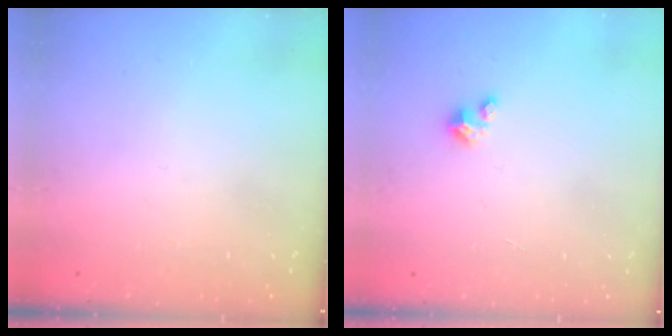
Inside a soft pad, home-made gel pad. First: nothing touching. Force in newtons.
{"total": 2.6, "press": 2.6, "slide": 0.2}